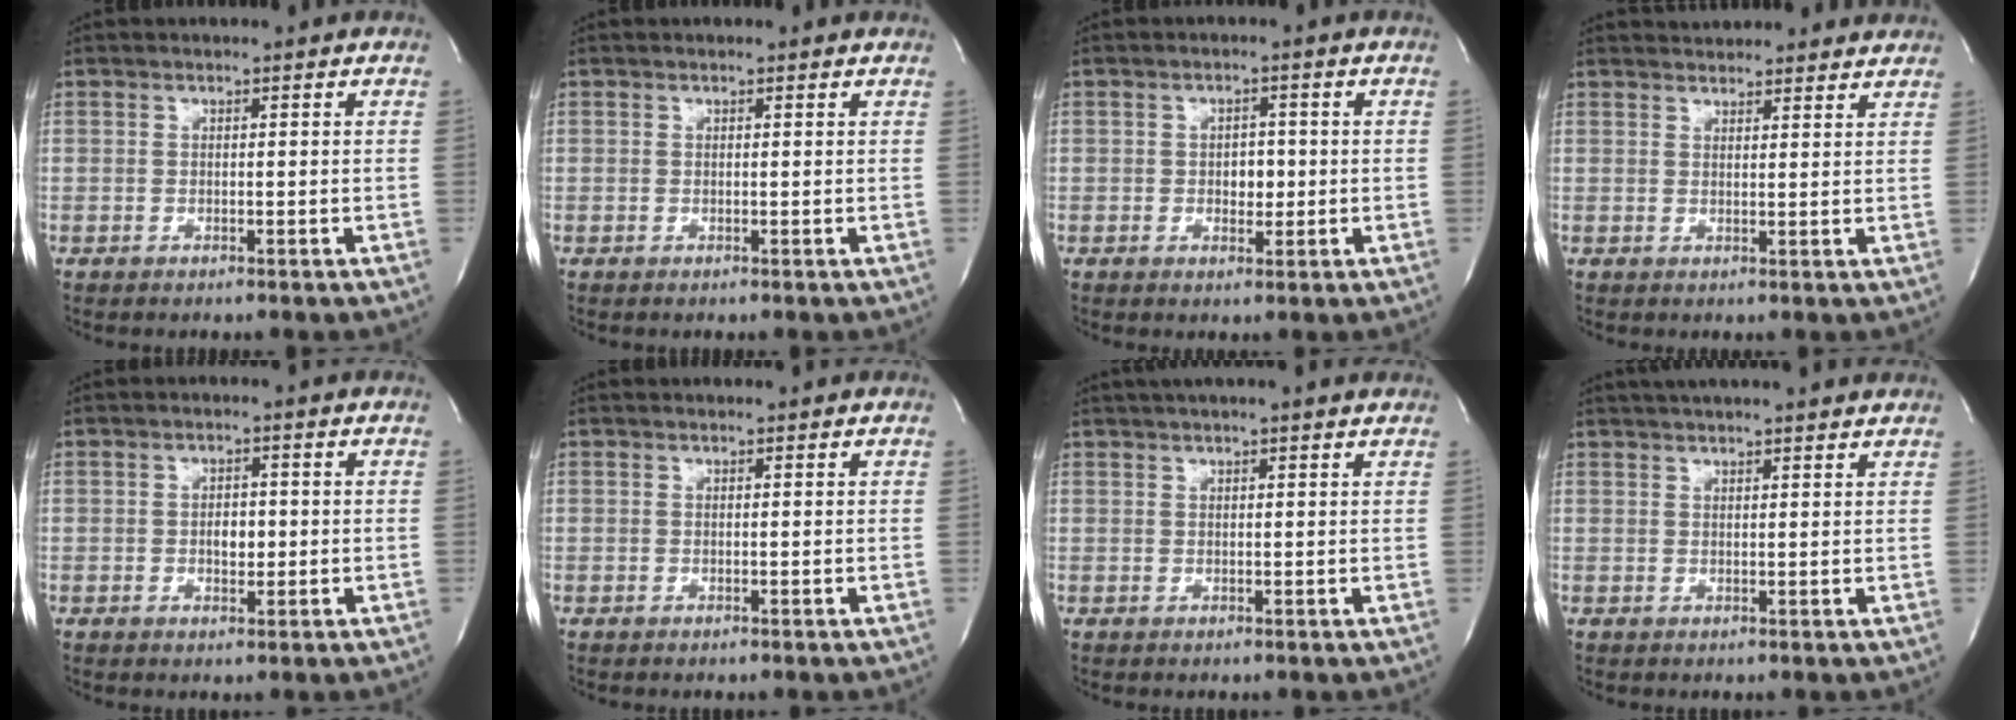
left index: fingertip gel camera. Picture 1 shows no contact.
{"total": 0.6, "force": [0.6, 0.2, 0.1], "torque": [-0.008, 0.010, 0.007]}
{"total": 2.8, "force": [-0.3, 1.8, 2.1], "torque": [-0.026, 0.003, -0.001]}
{"total": 10.6, "force": [10.0, 2.4, 2.3], "torque": [-0.018, 0.024, 0.116]}
{"total": 2.6, "force": [-0.3, 1.5, 2.1], "torque": [-0.034, 0.003, -0.001]}
{"total": 0.0}
{"total": 8.6, "force": [7.3, 0.7, 4.5], "torque": [-0.071, 0.034, 0.091]}
{"total": 12.8, "force": [11.3, 1.5, 5.7], "torque": [-0.088, 0.037, 0.149]}